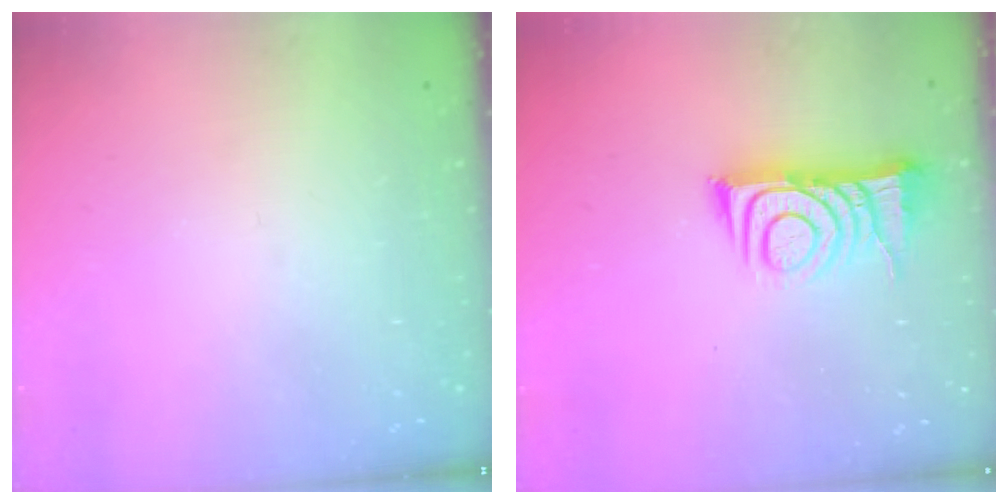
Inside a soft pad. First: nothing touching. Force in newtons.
{"total": 9.7, "press": 9.7, "slide": 0.9}